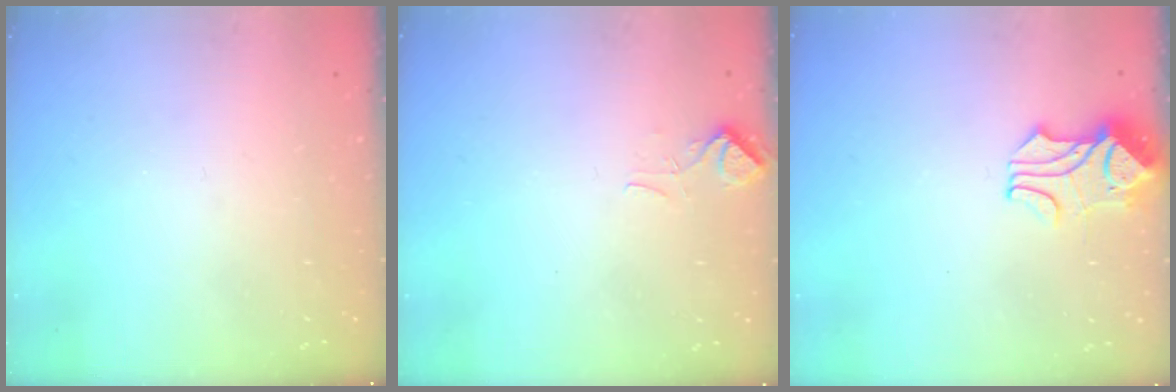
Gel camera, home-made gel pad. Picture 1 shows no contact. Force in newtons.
{"total": 2.6, "press": 2.5, "slide": 0.7}
{"total": 1.6, "press": 1.2, "slide": 1.0}